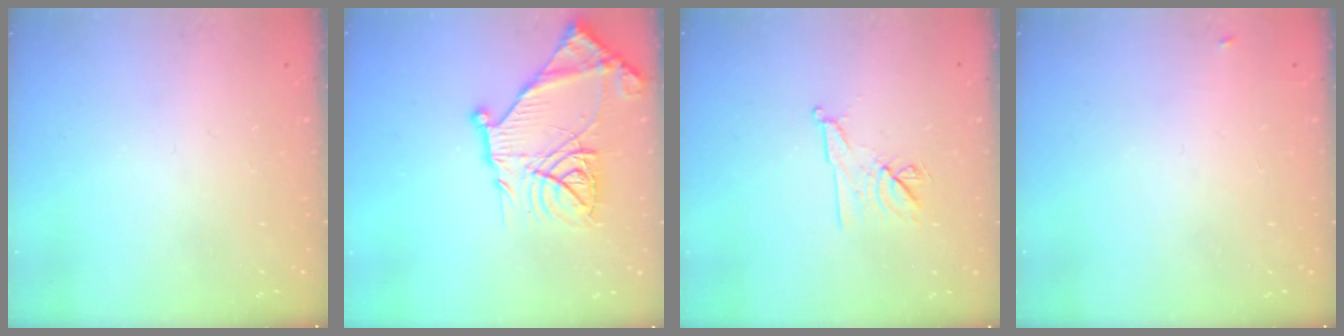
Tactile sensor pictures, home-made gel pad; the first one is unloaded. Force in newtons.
{"total": 22.8, "press": 22.6, "slide": 2.3}
{"total": 8.9, "press": 8.9, "slide": 1.1}
{"total": 3.9, "press": 3.9, "slide": 0.5}